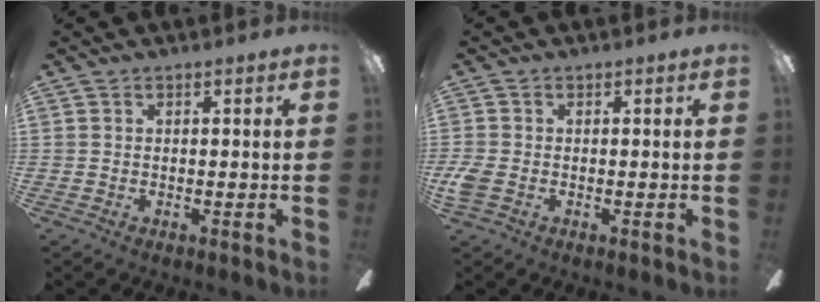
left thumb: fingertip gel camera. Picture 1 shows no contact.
{"total": 3.2, "force": [-0.8, 2.3, 2.1], "torque": [-0.048, 0.004, -0.017]}